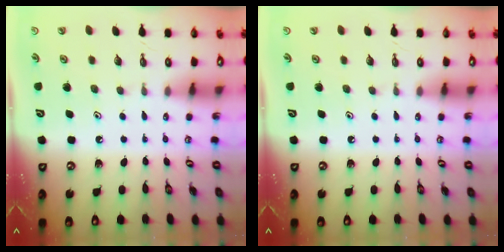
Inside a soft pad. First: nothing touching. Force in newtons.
{"total": 0.0}